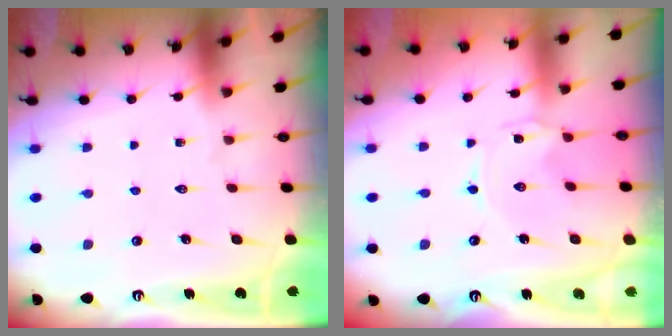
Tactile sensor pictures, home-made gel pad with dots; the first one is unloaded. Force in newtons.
{"total": 0.0}